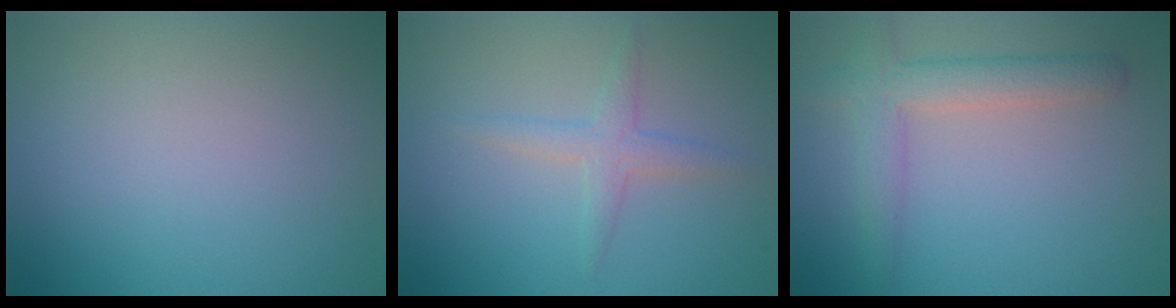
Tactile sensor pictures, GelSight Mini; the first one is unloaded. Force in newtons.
{"total": 2.0, "press": 2.0, "slide": 0.1}
{"total": 3.7, "press": 3.7, "slide": 0.2}